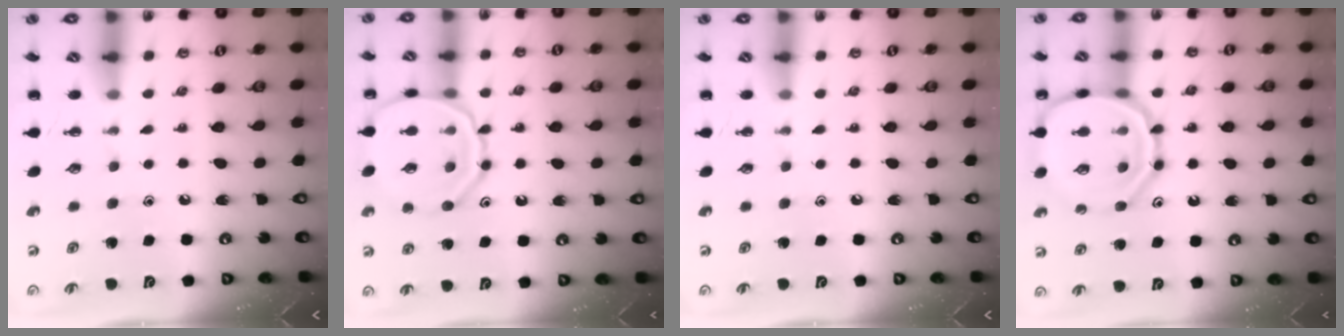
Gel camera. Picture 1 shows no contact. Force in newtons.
{"total": 14.3, "press": 14.3, "slide": 1.0}
{"total": 0.0}
{"total": 16.9, "press": 16.8, "slide": 1.7}